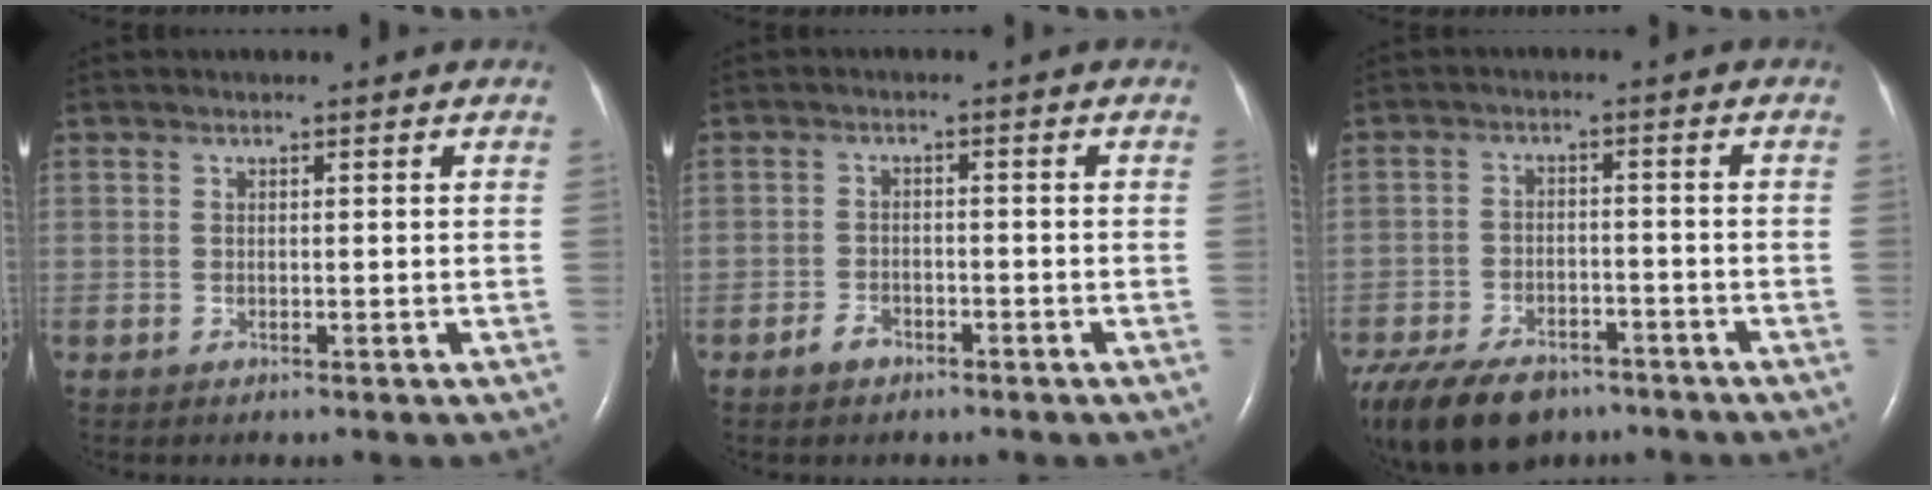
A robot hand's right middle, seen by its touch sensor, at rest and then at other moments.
{"total": 2.5, "force": [-1.8, 1.4, 1.0], "torque": [-0.024, 0.003, -0.027]}
{"total": 16.7, "force": [-11.9, 8.5, 8.2], "torque": [-0.212, -0.025, -0.183]}